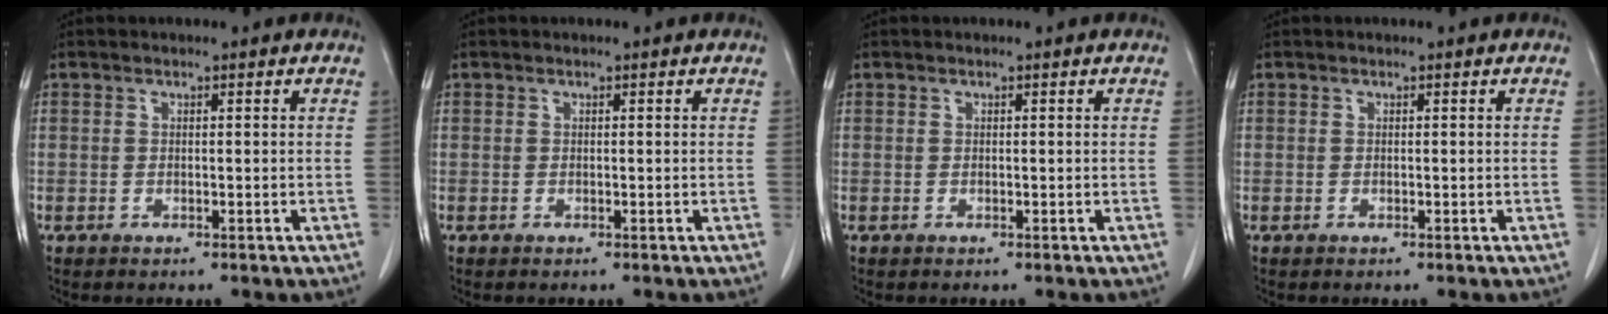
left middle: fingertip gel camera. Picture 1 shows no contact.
{"total": 0.0}
{"total": 0.0}
{"total": 0.0}